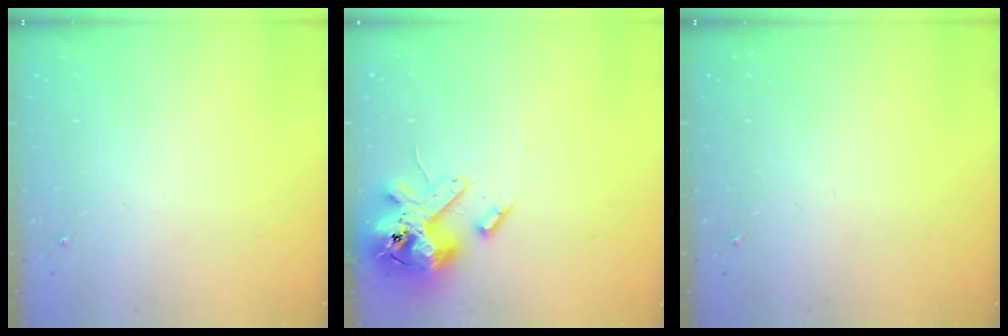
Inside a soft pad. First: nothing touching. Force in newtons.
{"total": 14.5, "press": 14.4, "slide": 2.4}
{"total": 0.0}